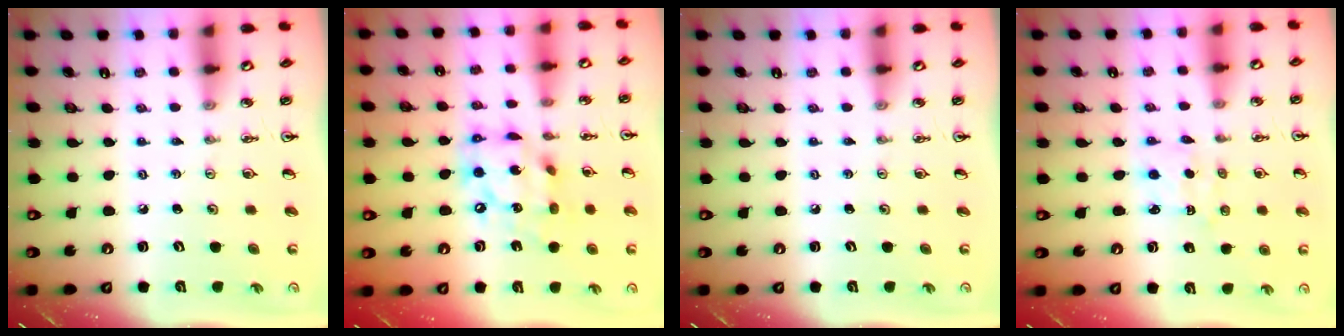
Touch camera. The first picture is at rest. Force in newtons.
{"total": 14.3, "press": 14.2, "slide": 1.7}
{"total": 0.0}
{"total": 1.6, "press": 1.5, "slide": 0.7}